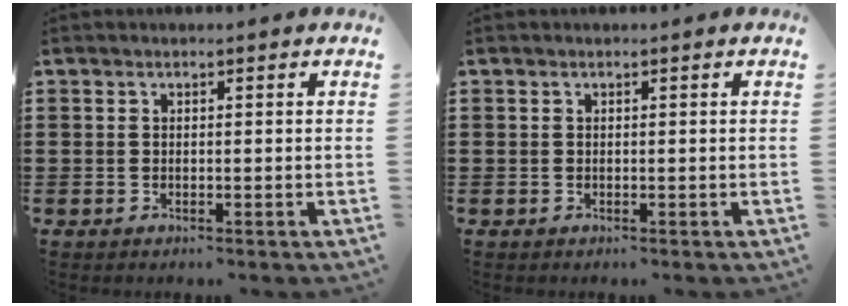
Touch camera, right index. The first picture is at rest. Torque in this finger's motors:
{"motor_torque": [0.18, -0.19, 0.02, 0.01]}